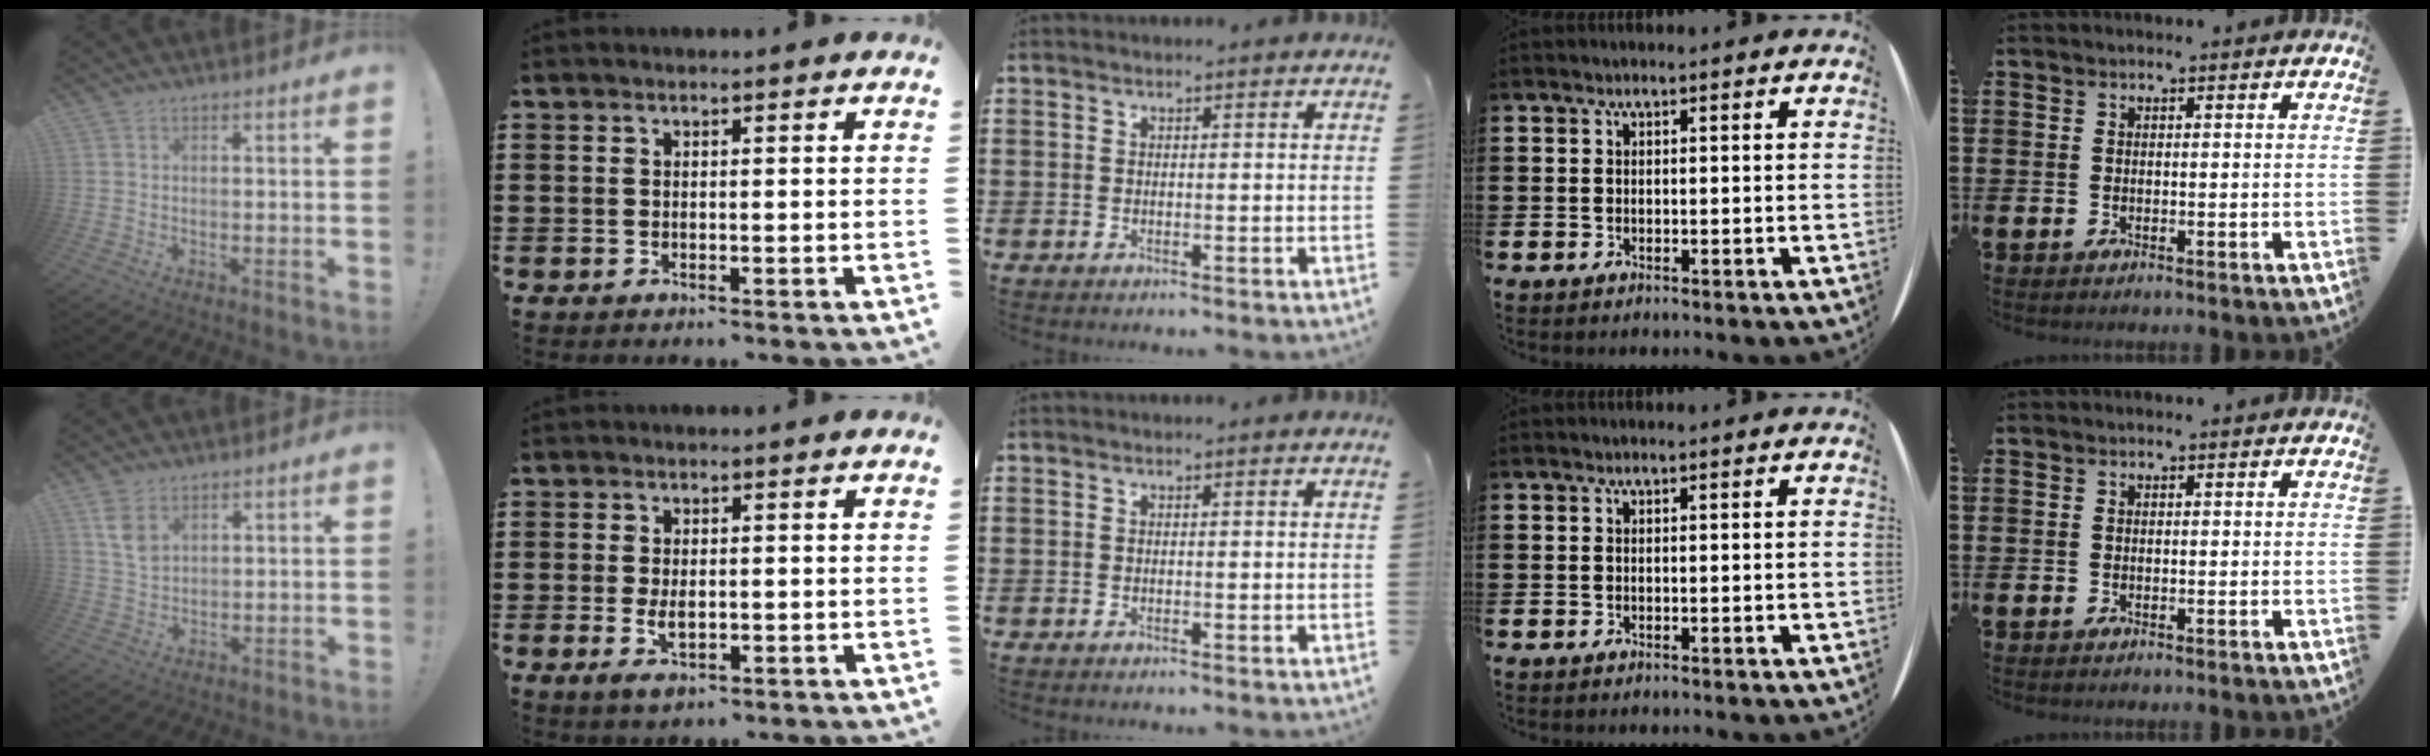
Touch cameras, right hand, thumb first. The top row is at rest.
{"thumb": {"total": 5.7, "force": [3.0, 3.3, 3.4], "torque": [-0.042, -0.017, 0.054]}, "index": {"total": 3.1, "force": [-0.5, 1.4, 2.7], "torque": [-0.059, -0.003, -0.010]}}